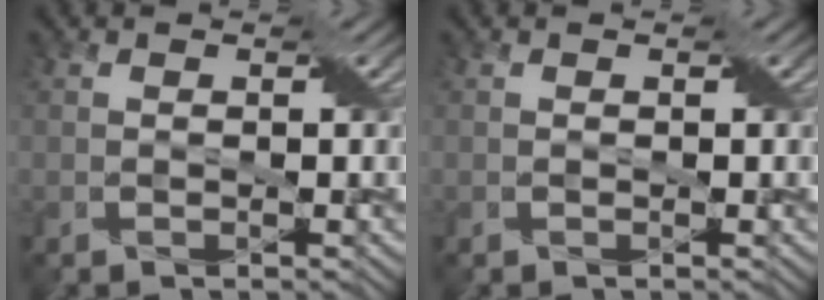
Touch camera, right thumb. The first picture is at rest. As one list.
[{"total": 0.0}]